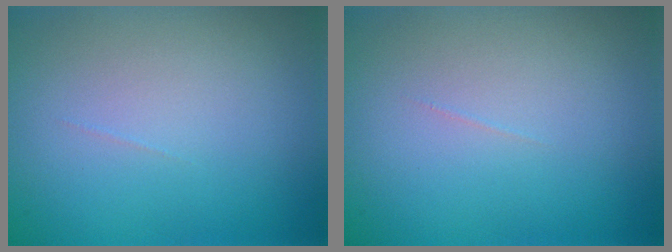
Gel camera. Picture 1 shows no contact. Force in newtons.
{"total": 0.0}